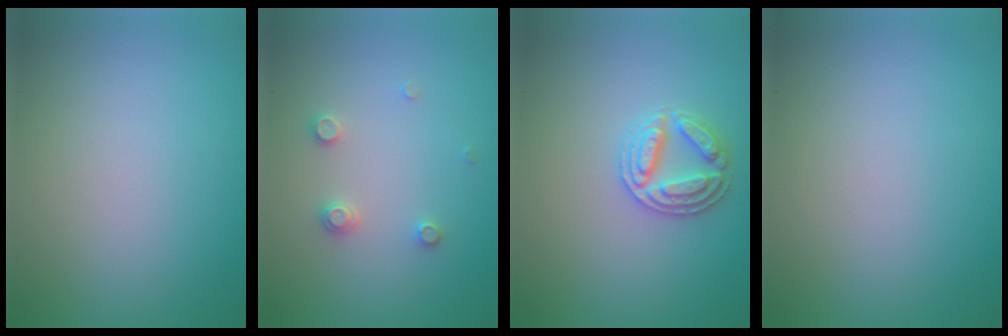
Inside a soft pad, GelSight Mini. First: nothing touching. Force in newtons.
{"total": 1.5, "press": 1.5, "slide": 0.2}
{"total": 2.9, "press": 2.9, "slide": 0.5}
{"total": 0.0}